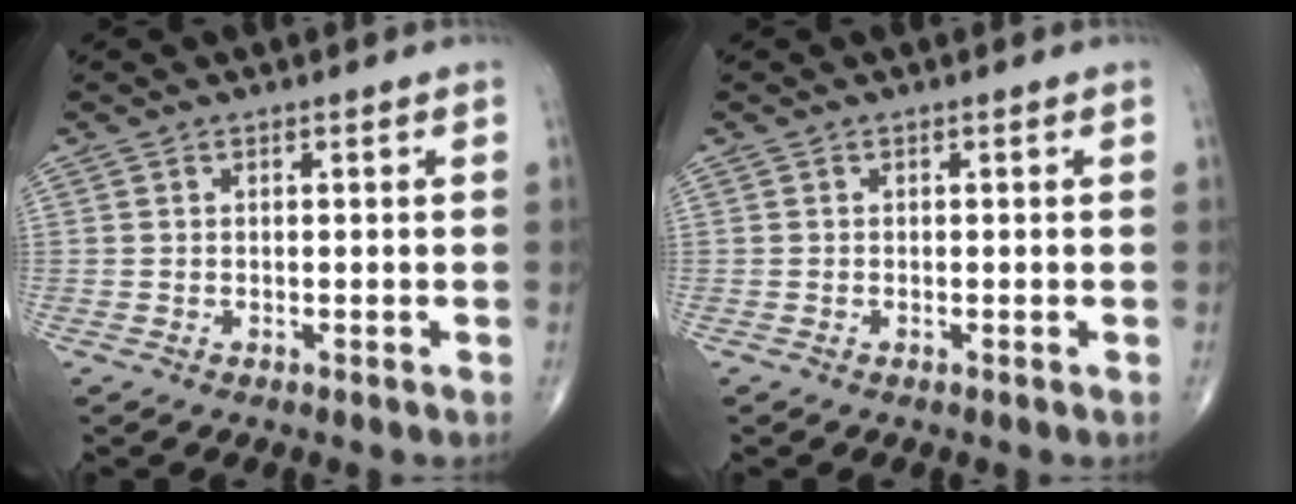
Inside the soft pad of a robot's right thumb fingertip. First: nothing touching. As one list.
[{"total": 0.0}]